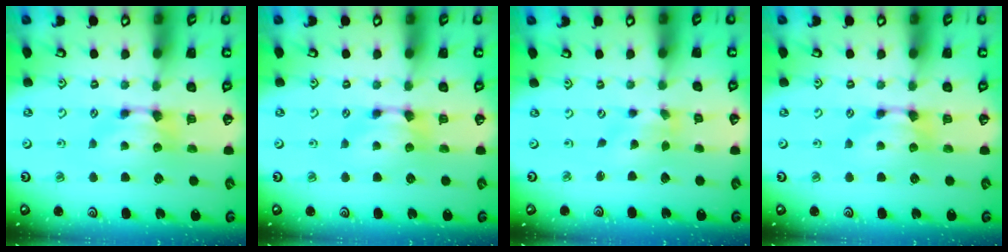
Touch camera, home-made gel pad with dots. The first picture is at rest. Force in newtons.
{"total": 0.0}
{"total": 1.3, "press": 0.6, "slide": 1.1}
{"total": 0.0}